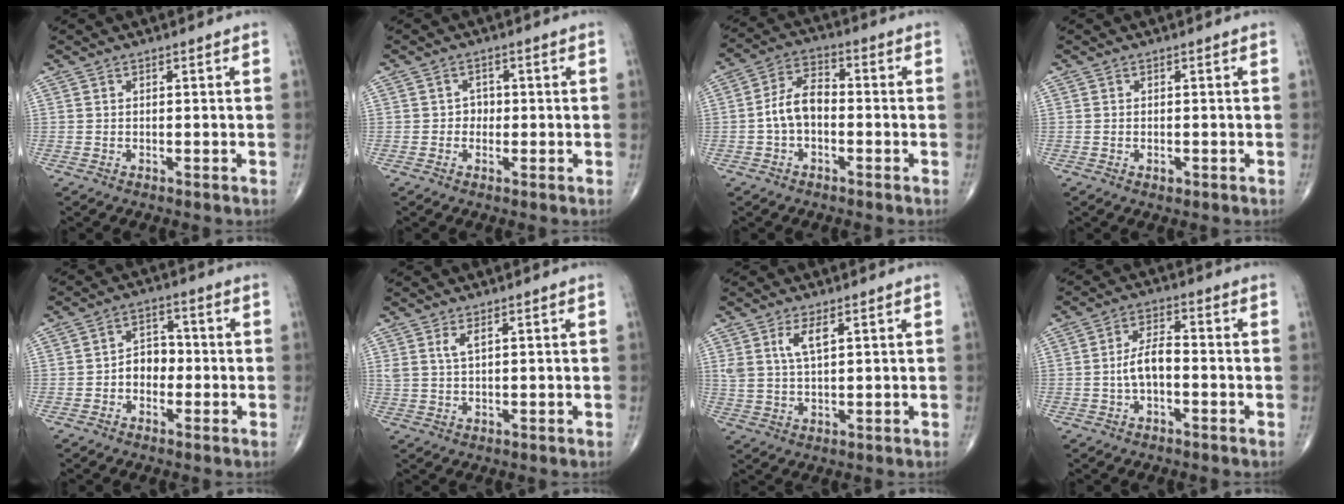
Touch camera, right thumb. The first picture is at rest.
{"total": 2.0, "force": [-0.3, 1.8, 0.8], "torque": [0.002, 0.007, -0.009]}
{"total": 7.3, "force": [-1.3, 4.5, 5.6], "torque": [-0.100, 0.029, -0.034]}
{"total": 0.9, "force": [-0.3, 0.6, 0.6], "torque": [-0.009, -0.002, -0.004]}
{"total": 5.2, "force": [-1.1, 4.0, 3.2], "torque": [-0.027, 0.022, -0.029]}
{"total": 2.4, "force": [1.3, 0.6, 1.9], "torque": [-0.043, -0.005, 0.032]}
{"total": 4.8, "force": [2.2, 1.6, 3.9], "torque": [-0.080, -0.008, 0.051]}
{"total": 5.4, "force": [-1.1, 2.6, 4.6], "torque": [-0.088, 0.023, -0.025]}